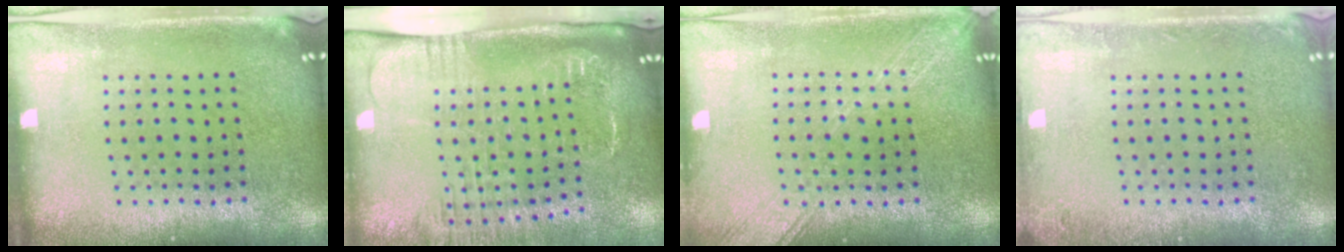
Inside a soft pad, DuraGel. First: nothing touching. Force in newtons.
{"total": 2.7, "press": 2.1, "slide": 1.7}
{"total": 1.7, "press": 1.7, "slide": 0.2}
{"total": 1.1, "press": 1.1, "slide": 0.1}